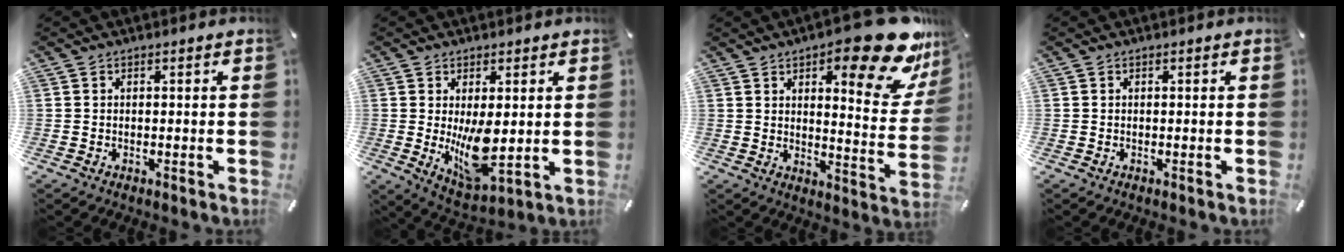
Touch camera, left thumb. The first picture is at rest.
{"total": 10.6, "force": [1.0, 4.9, 9.3], "torque": [-0.153, -0.033, 0.023]}
{"total": 20.9, "force": [13.3, 7.1, 14.4], "torque": [-0.182, -0.104, 0.215]}
{"total": 0.0}